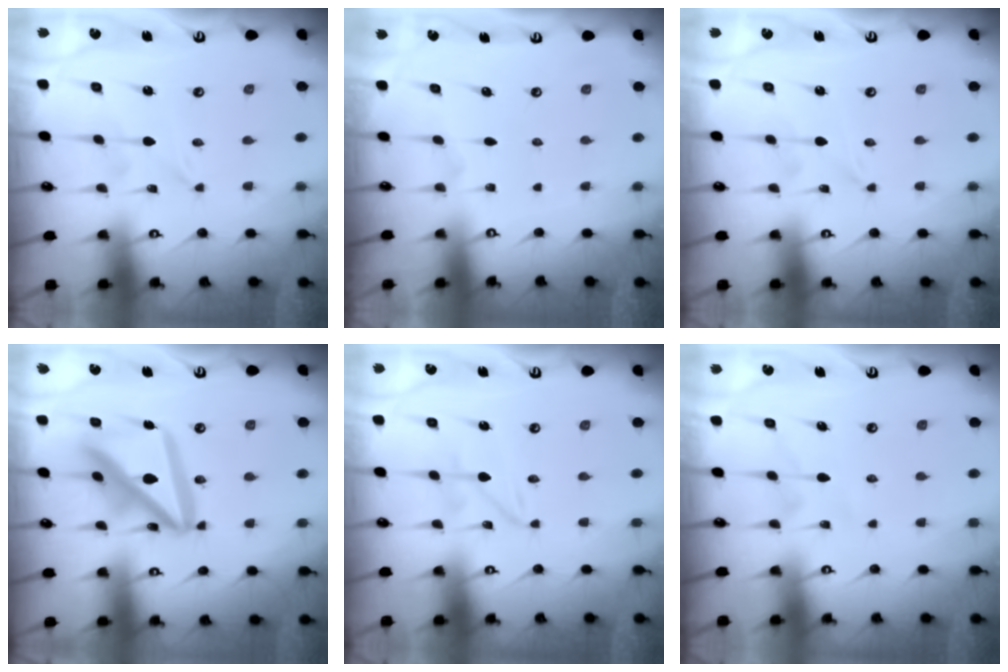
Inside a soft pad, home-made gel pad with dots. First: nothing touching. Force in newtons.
{"total": 0.0}
{"total": 0.0}
{"total": 18.4, "press": 18.2, "slide": 2.2}
{"total": 1.6, "press": 1.6, "slide": 0.1}
{"total": 6.6, "press": 6.6, "slide": 0.5}